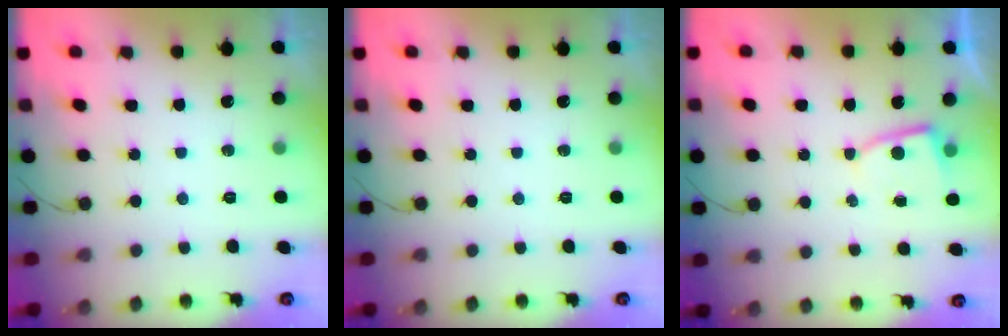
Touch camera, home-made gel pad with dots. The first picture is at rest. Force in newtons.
{"total": 0.0}
{"total": 4.1, "press": 4.1, "slide": 0.4}